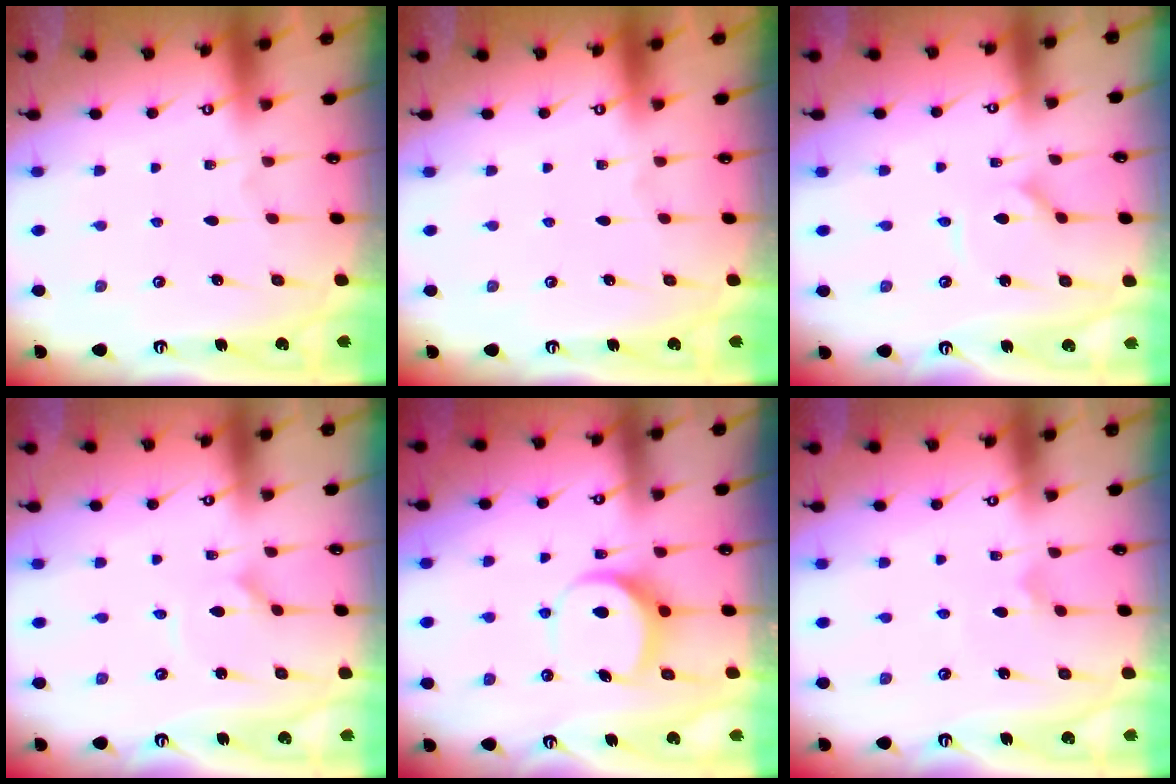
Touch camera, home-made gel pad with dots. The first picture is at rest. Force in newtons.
{"total": 0.0}
{"total": 1.5, "press": 1.5, "slide": 0.3}
{"total": 1.9, "press": 1.9, "slide": 0.1}
{"total": 8.2, "press": 8.2, "slide": 0.6}
{"total": 4.4, "press": 4.3, "slide": 0.4}